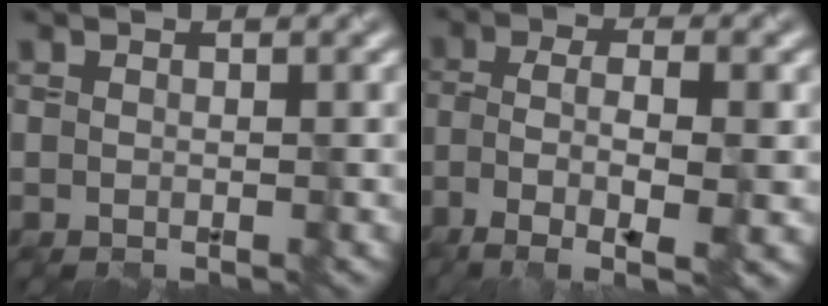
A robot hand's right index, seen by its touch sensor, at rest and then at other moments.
{"total": 5.8, "force": [-2.6, 1.1, 5.1], "torque": [-0.093, 0.002, -0.038]}